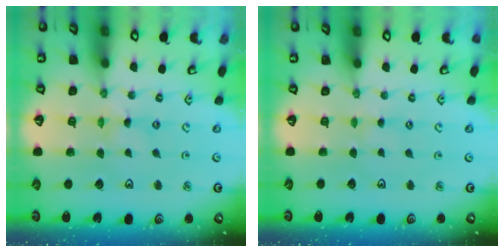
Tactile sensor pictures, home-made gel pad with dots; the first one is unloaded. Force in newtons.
{"total": 1.7, "press": 1.7, "slide": 0.4}